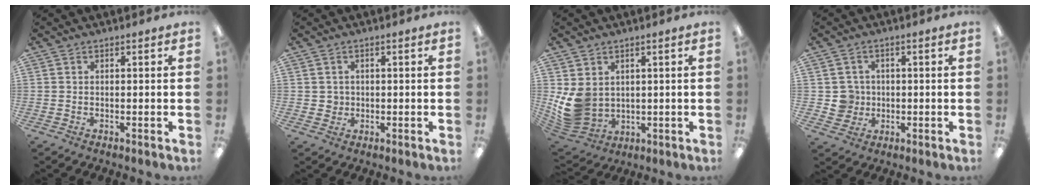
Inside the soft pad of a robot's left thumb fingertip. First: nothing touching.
{"total": 1.9, "force": [0.3, 1.9, 0.2], "torque": [-0.008, 0.004, 0.005]}
{"total": 9.5, "force": [1.3, 7.9, 5.1], "torque": [-0.123, -0.018, 0.029]}
{"total": 4.6, "force": [0.2, 4.6, 0.4], "torque": [-0.005, 0.004, 0.005]}